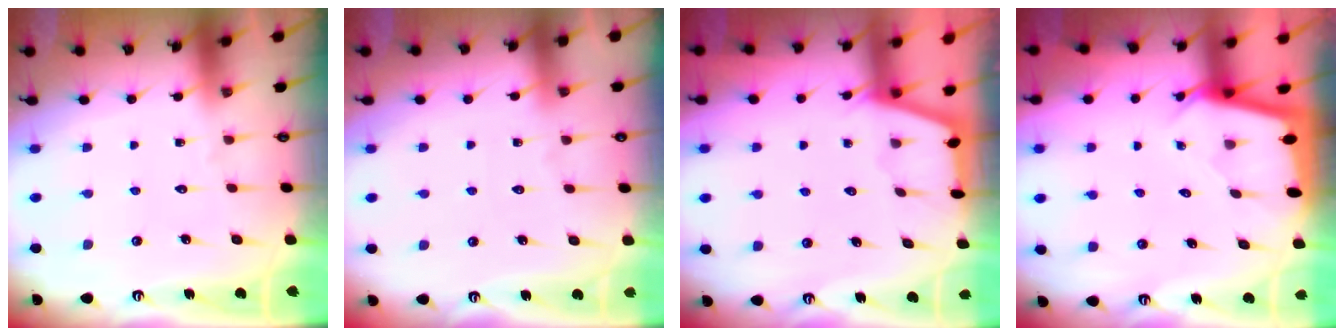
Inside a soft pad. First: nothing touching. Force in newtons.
{"total": 2.7, "press": 2.6, "slide": 0.4}
{"total": 1.7, "press": 1.7, "slide": 0.4}
{"total": 2.4, "press": 2.4, "slide": 0.1}